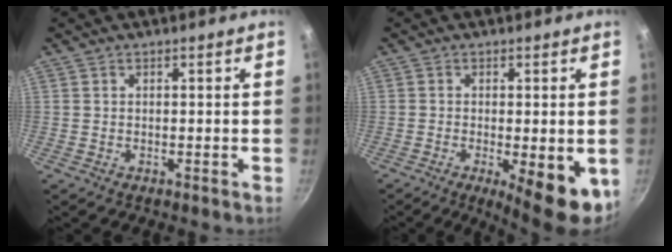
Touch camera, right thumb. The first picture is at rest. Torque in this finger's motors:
{"motor_torque": [-0.09, 0.71, 0.03, 0.00, 0.12]}